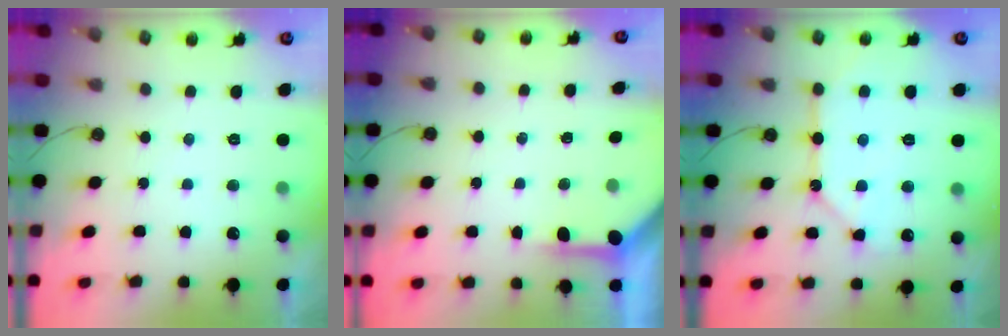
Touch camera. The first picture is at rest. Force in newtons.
{"total": 3.9, "press": 3.9, "slide": 0.4}
{"total": 11.1, "press": 11.1, "slide": 1.1}